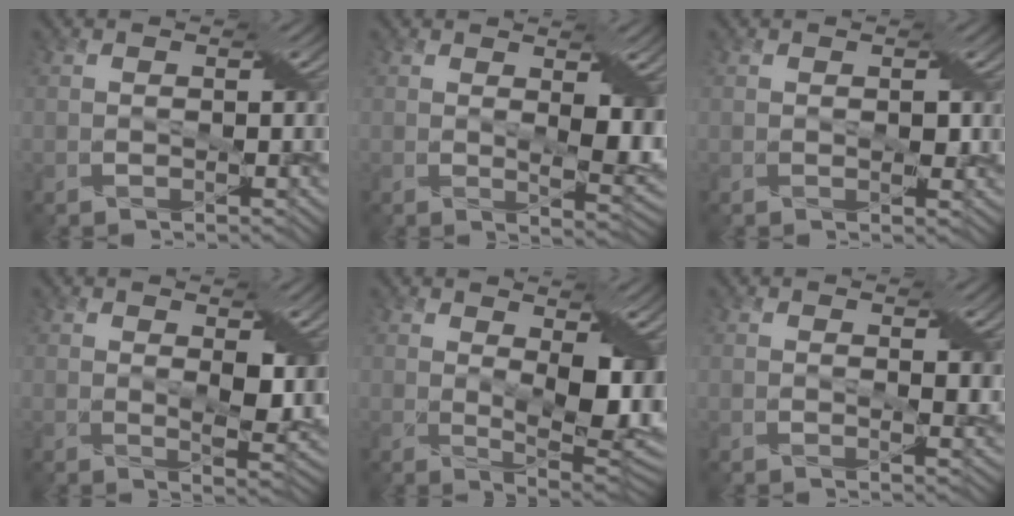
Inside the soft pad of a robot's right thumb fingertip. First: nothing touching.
{"total": 5.7, "force": [1.2, 2.5, 5.0], "torque": [-0.086, -0.012, 0.027]}
{"total": 1.3, "force": [0.2, 0.7, 1.1], "torque": [-0.016, -0.002, 0.005]}
{"total": 4.8, "force": [1.2, 2.1, 4.2], "torque": [-0.073, -0.009, 0.027]}
{"total": 10.5, "force": [1.8, 4.6, 9.2], "torque": [-0.149, -0.008, 0.042]}
{"total": 2.0, "force": [0.8, 0.6, 1.7], "torque": [-0.029, -0.005, 0.017]}